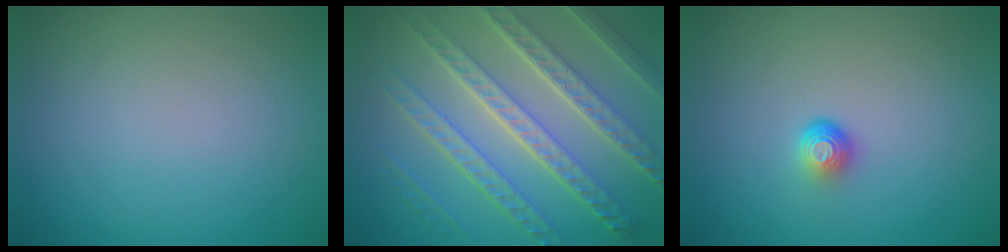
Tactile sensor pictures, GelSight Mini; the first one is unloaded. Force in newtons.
{"total": 9.0, "press": 6.4, "slide": 6.4}
{"total": 1.7, "press": 1.1, "slide": 1.3}